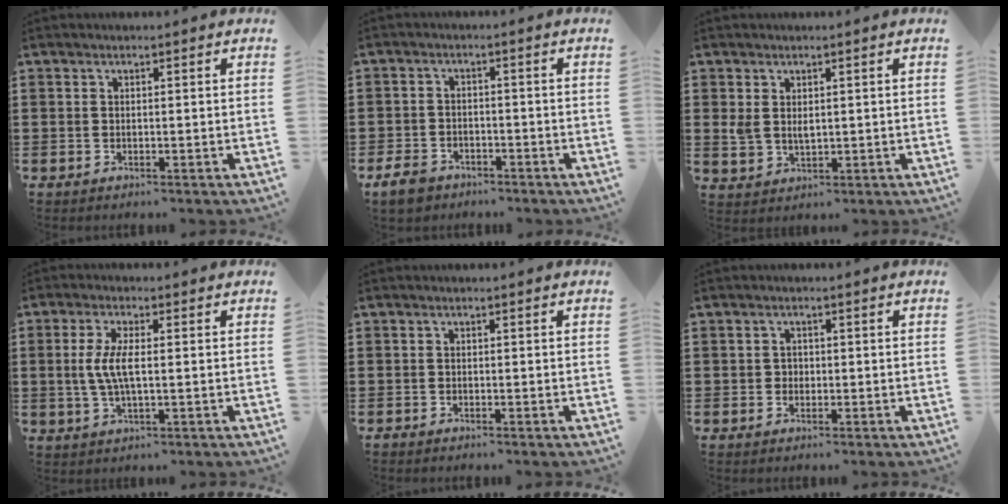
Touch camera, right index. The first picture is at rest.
{"total": 3.3, "force": [-2.8, 1.6, 1.0], "torque": [-0.029, 0.004, -0.057]}
{"total": 2.8, "force": [0.8, 1.9, 1.9], "torque": [-0.040, 0.006, 0.015]}
{"total": 5.0, "force": [-0.1, 1.4, 4.8], "torque": [-0.109, -0.008, -0.009]}
{"total": 0.7, "force": [-0.7, 0.2, 0.0], "torque": [-0.002, 0.001, -0.015]}
{"total": 1.1, "force": [-0.3, 1.0, 0.3], "torque": [-0.009, 0.002, -0.006]}